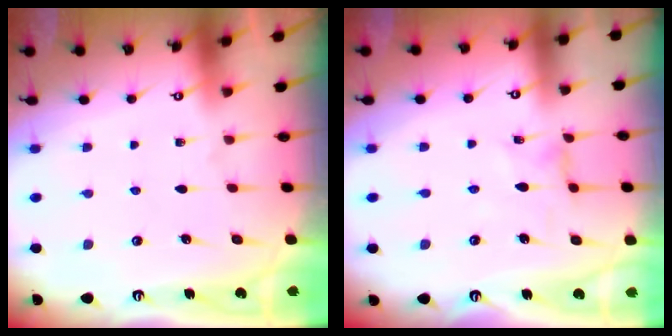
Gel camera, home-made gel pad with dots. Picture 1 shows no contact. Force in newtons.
{"total": 0.7, "press": 0.7, "slide": 0.3}